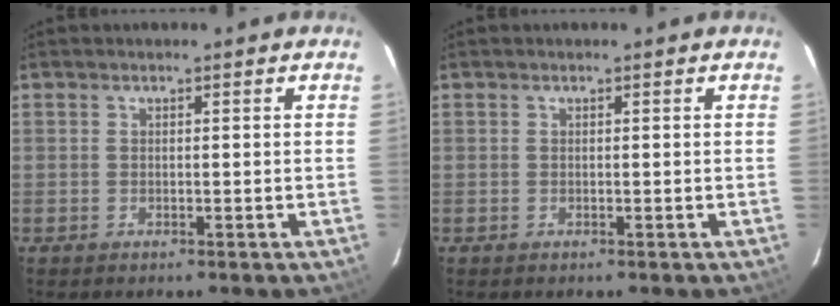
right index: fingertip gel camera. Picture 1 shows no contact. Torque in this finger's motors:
{"motor_torque": [0.00, 0.00, 0.04, -0.01]}